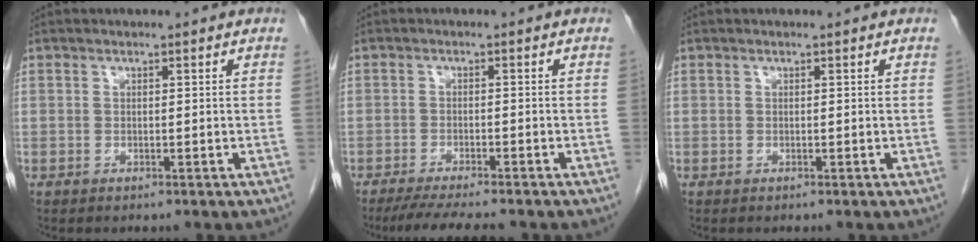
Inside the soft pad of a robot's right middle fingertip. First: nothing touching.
{"total": 7.9, "force": [-6.7, 0.5, 4.1], "torque": [-0.060, -0.019, -0.105]}
{"total": 0.0}